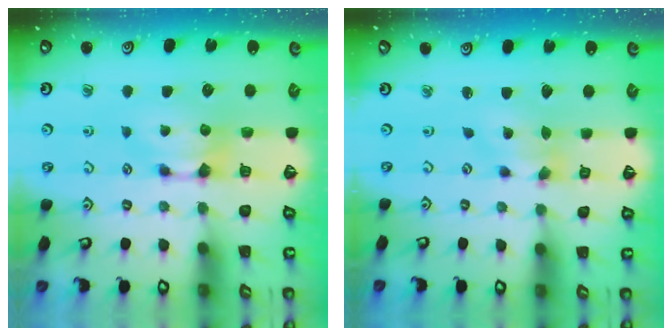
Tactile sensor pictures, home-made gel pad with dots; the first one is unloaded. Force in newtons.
{"total": 1.9, "press": 1.4, "slide": 1.3}